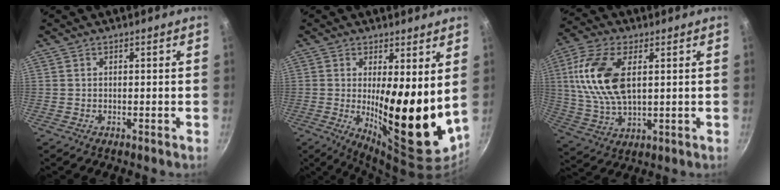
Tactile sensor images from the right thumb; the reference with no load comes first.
{"total": 15.8, "force": [1.6, 4.8, 15.0], "torque": [-0.201, -0.043, 0.032]}
{"total": 15.0, "force": [3.3, 7.9, 12.4], "torque": [-0.246, -0.002, 0.063]}